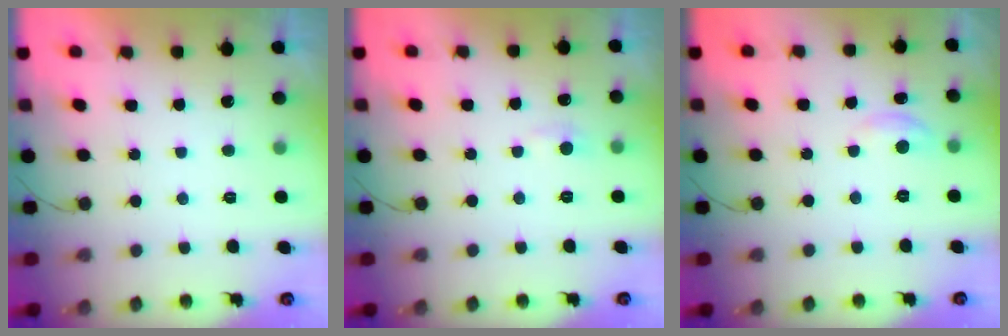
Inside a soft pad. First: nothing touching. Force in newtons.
{"total": 3.8, "press": 3.7, "slide": 0.6}
{"total": 2.9, "press": 2.9, "slide": 0.2}